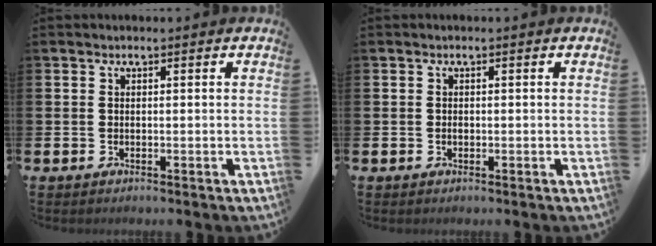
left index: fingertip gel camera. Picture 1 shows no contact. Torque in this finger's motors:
{"motor_torque": [0.26, -0.04, -0.01, 0.04]}